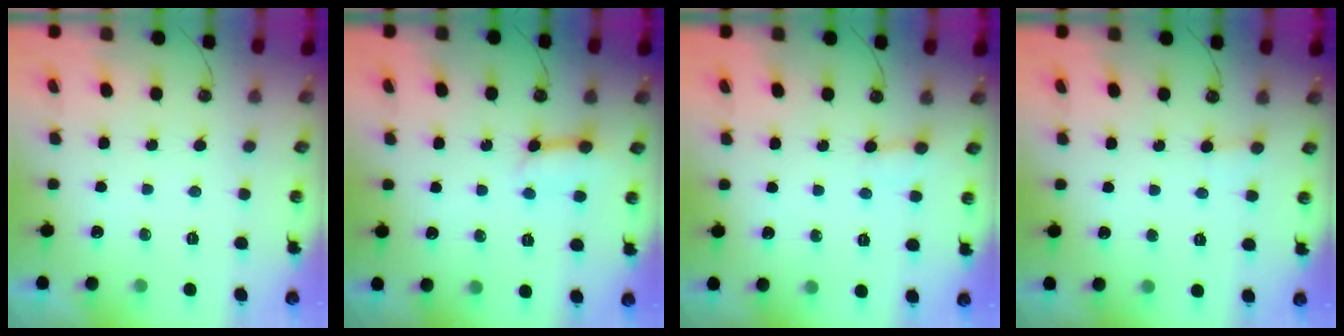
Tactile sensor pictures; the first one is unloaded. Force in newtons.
{"total": 6.0, "press": 6.0, "slide": 0.7}
{"total": 2.1, "press": 2.1, "slide": 0.1}
{"total": 1.7, "press": 1.7, "slide": 0.1}